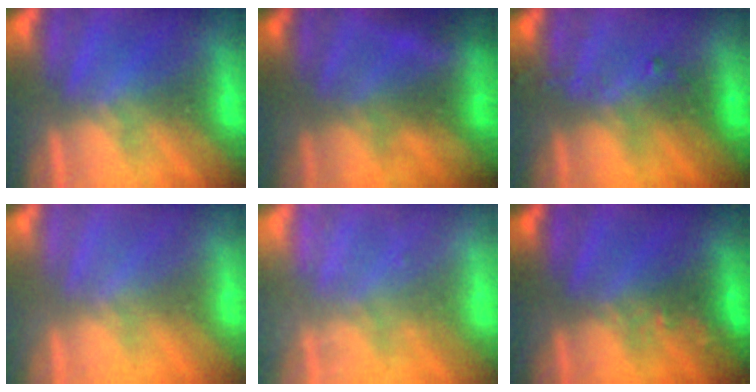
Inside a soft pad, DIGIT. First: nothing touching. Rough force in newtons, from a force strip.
{"total": 7.2}
{"total": 3.0}
{"total": 3.4}
{"total": 2.3}
{"total": 2.5}